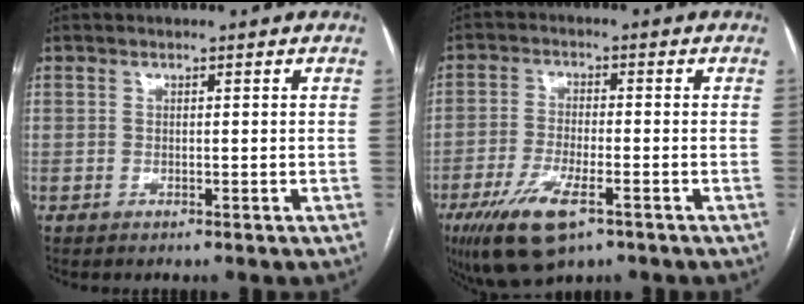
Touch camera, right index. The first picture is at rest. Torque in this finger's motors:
{"motor_torque": [1.31, -0.83, 0.67, 0.16]}